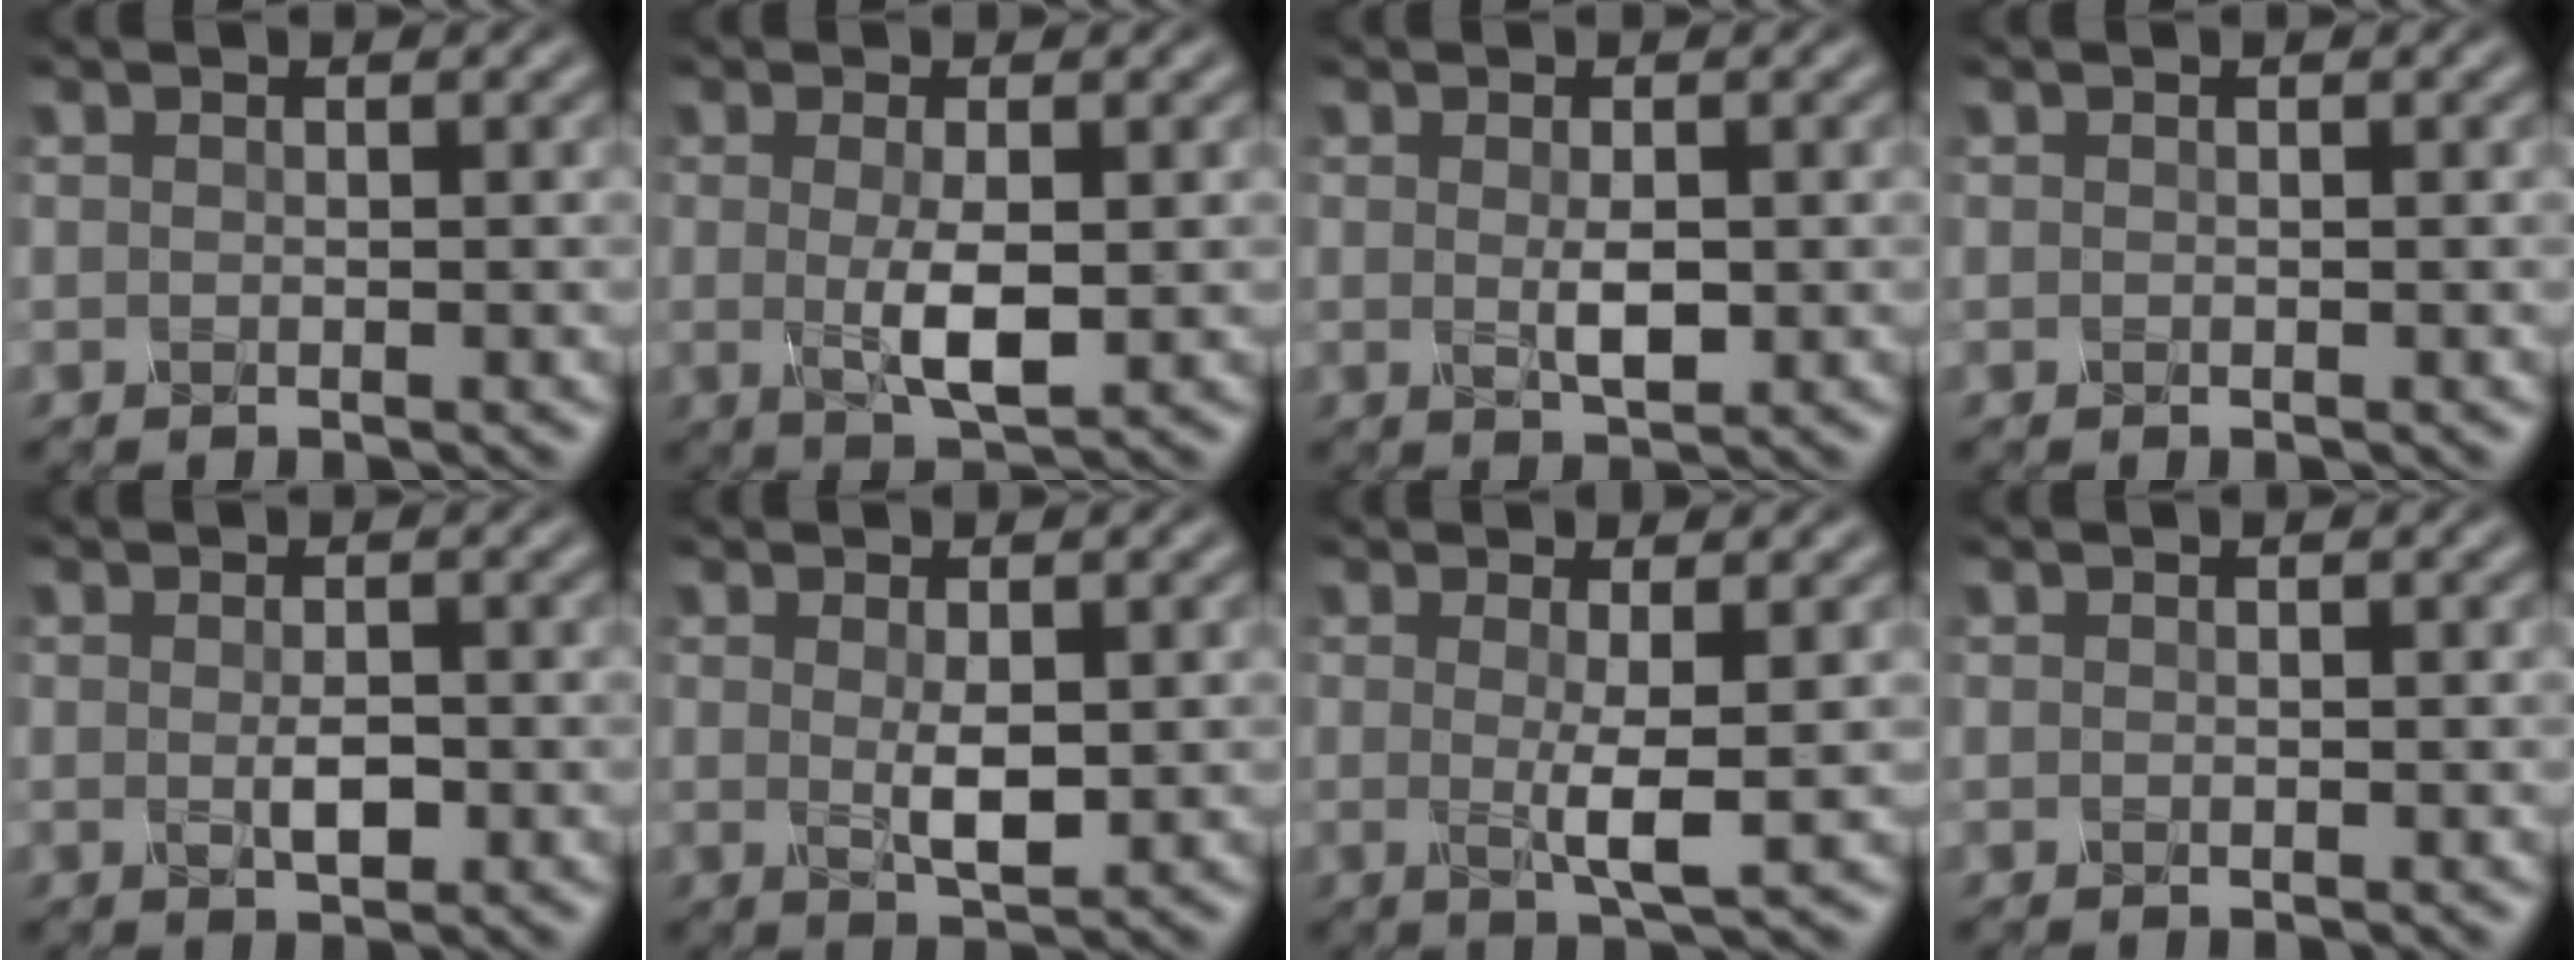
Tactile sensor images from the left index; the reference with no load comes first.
{"total": 3.5, "force": [-0.1, 0.9, 3.4], "torque": [-0.065, -0.006, 0.003]}
{"total": 2.1, "force": [0.0, 0.7, 1.9], "torque": [-0.039, -0.004, 0.004]}
{"total": 0.0}
{"total": 1.8, "force": [-0.2, 0.8, 1.6], "torque": [-0.031, -0.003, -0.003]}
{"total": 2.5, "force": [0.2, 0.8, 2.3], "torque": [-0.048, -0.007, 0.008]}
{"total": 3.0, "force": [0.1, 0.4, 3.0], "torque": [-0.055, -0.011, 0.003]}
{"total": 0.0}